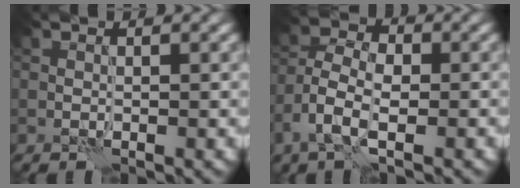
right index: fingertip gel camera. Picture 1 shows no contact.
{"total": 5.0, "force": [-2.3, 2.5, 3.7], "torque": [-0.078, 0.007, -0.053]}